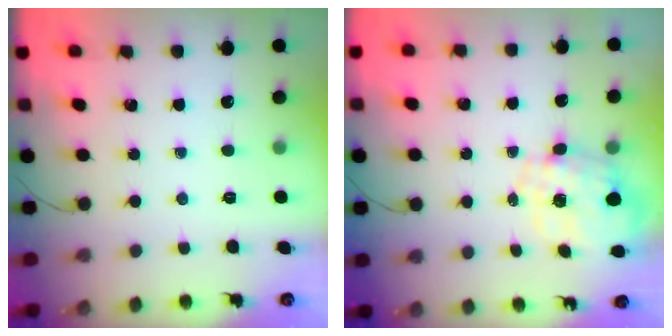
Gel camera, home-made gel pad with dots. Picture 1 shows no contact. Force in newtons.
{"total": 2.5, "press": 2.4, "slide": 0.8}